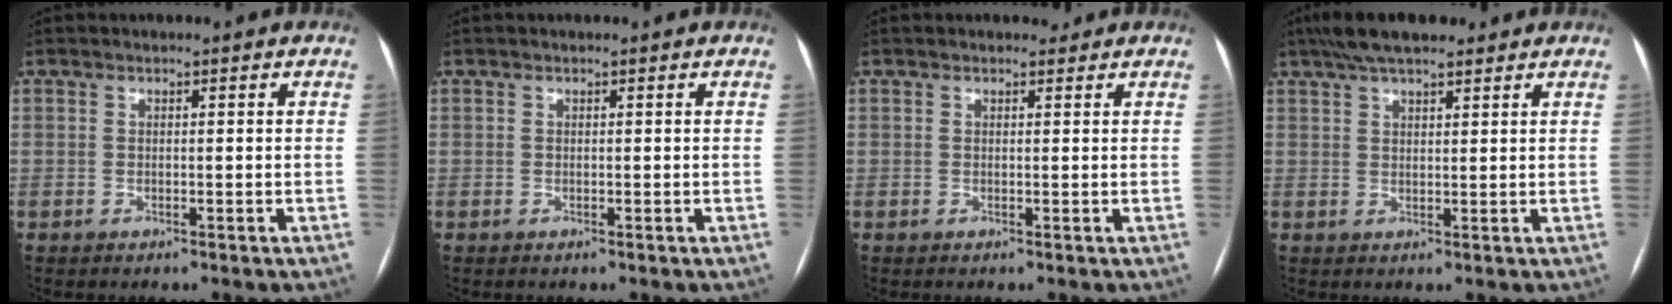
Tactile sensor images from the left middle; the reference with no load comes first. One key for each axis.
{"total": 0.0}
{"total": 1.3, "fx": 1.2, "fy": 0.5, "fz": 0.3, "tx": -0.007, "ty": 0.004, "tz": 0.015}
{"total": 8.8, "fx": 6.8, "fy": 2.2, "fz": 5.1, "tx": -0.085, "ty": 0.035, "tz": 0.116}